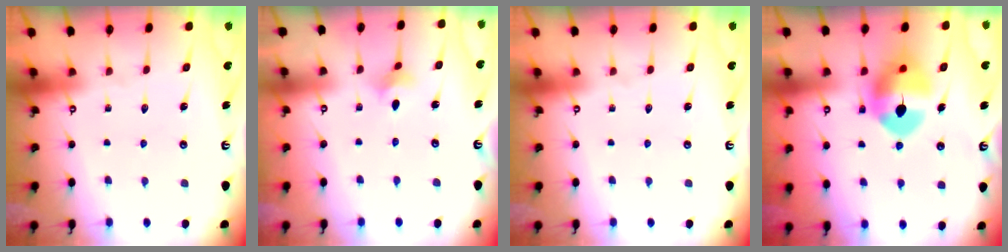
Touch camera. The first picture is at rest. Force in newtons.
{"total": 1.9, "press": 1.9, "slide": 0.4}
{"total": 0.0}
{"total": 11.3, "press": 11.2, "slide": 1.7}